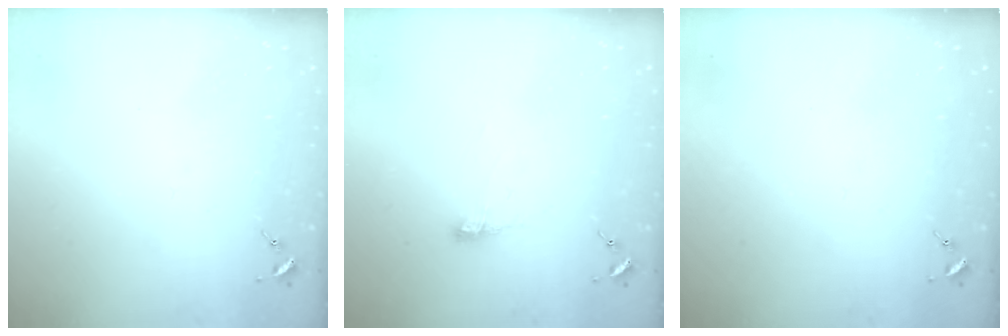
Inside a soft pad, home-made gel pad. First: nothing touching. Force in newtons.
{"total": 5.8, "press": 5.8, "slide": 0.6}
{"total": 0.0}